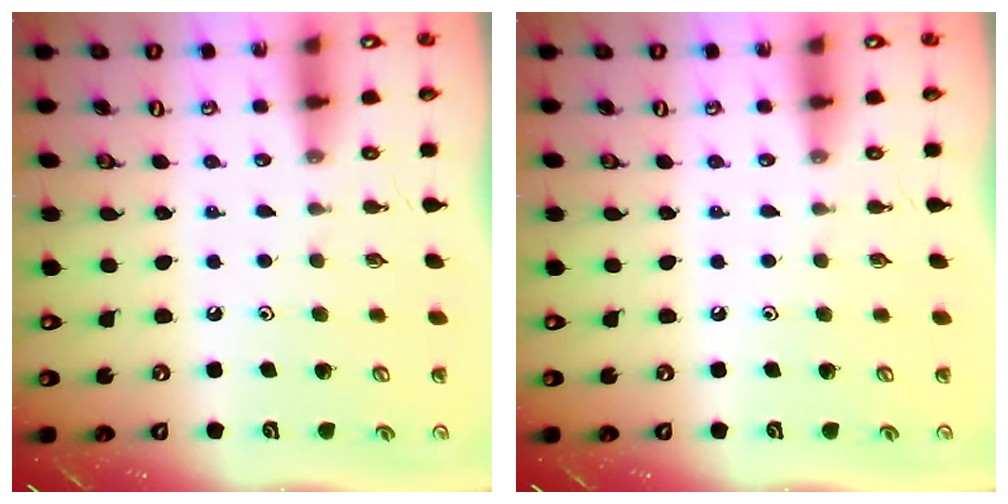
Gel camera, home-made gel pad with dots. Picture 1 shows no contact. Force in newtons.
{"total": 0.0}